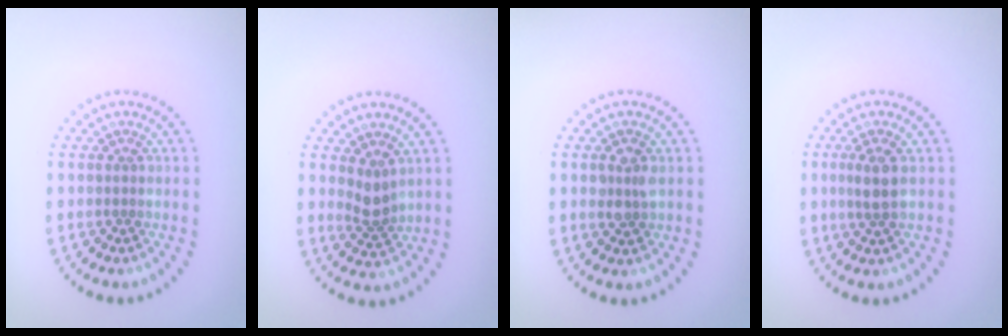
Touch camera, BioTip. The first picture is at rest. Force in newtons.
{"total": 2.0, "press": 1.6, "slide": 1.2}
{"total": 2.0, "press": 1.9, "slide": 0.3}
{"total": 2.2, "press": 2.0, "slide": 0.9}